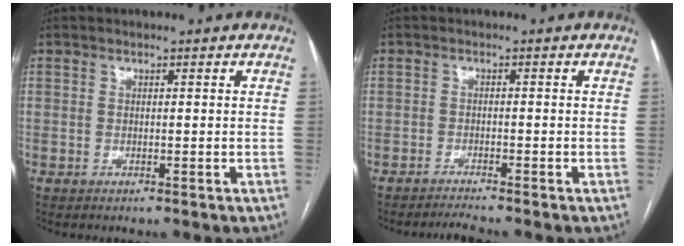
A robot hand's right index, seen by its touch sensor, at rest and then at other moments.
{"total": 2.0, "force": [-1.8, -0.8, 0.0], "torque": [-0.009, -0.013, -0.031]}